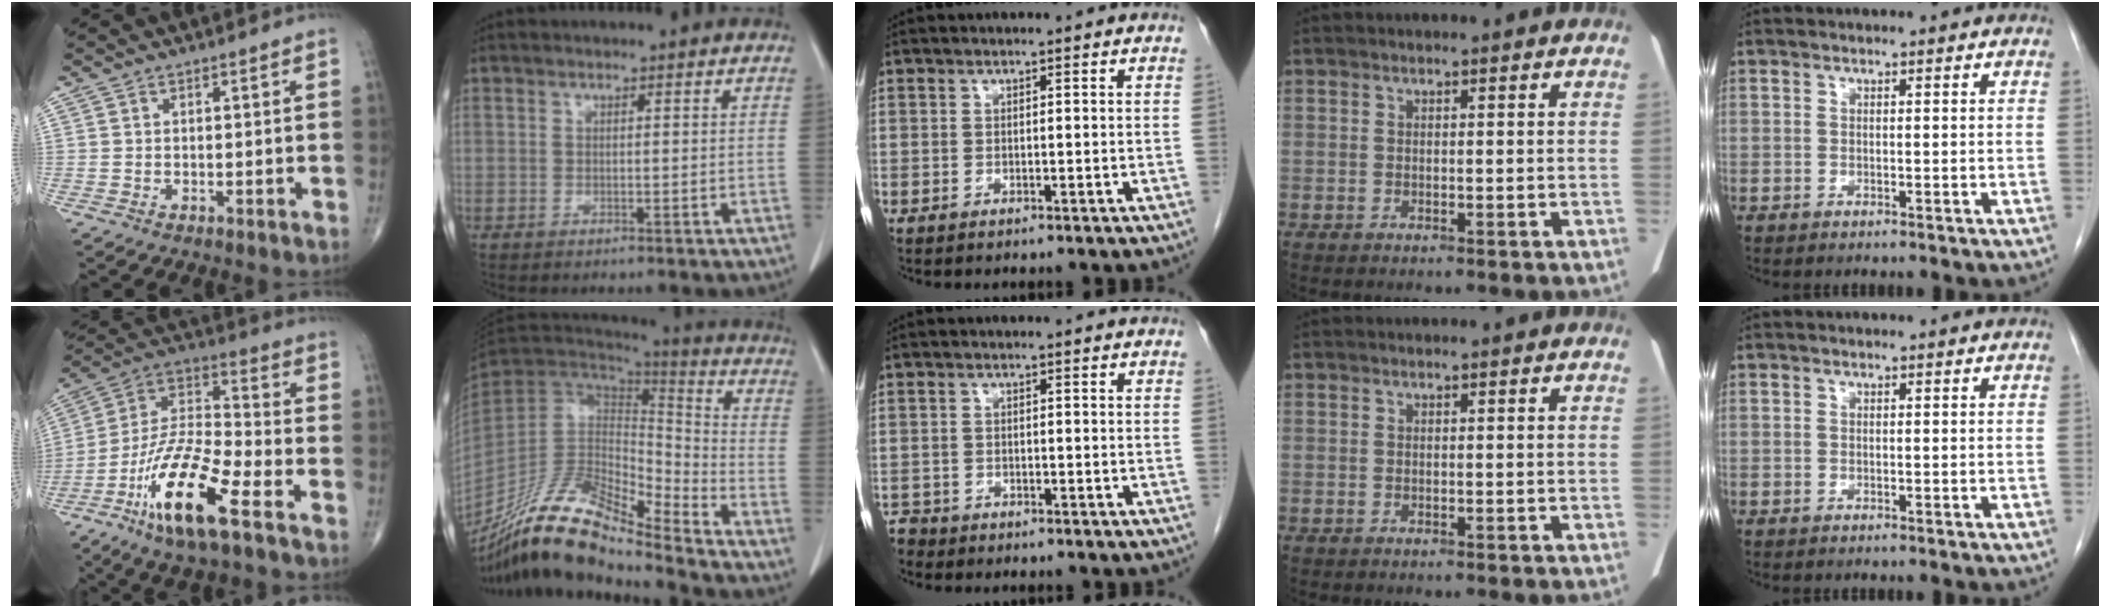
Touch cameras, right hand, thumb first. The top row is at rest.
{"thumb": {"total": 18.6, "force": [-10.1, 4.7, 14.9], "torque": [-0.299, 0.047, -0.189]}, "index": {"total": 21.4, "force": [-17.7, 3.7, 11.4], "torque": [-0.236, -0.001, -0.334]}, "middle": {"total": 1.9, "force": [-1.7, 0.6, -0.3], "torque": [0.000, -0.004, -0.034]}}